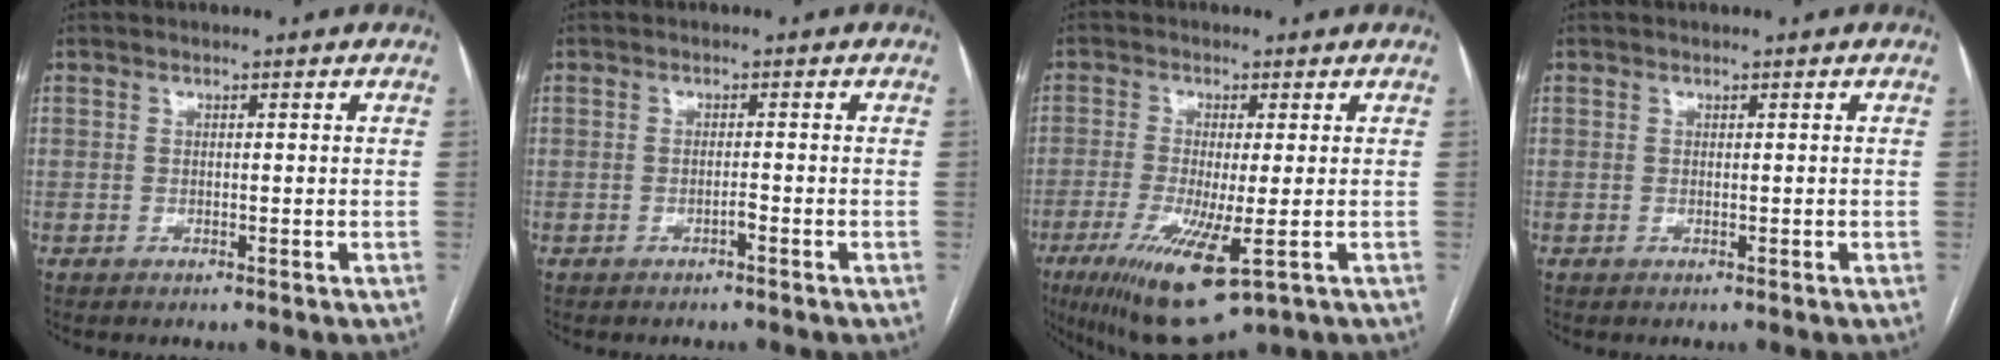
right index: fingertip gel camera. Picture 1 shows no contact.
{"total": 0.9, "force": [-0.7, 0.1, 0.7], "torque": [-0.012, 0.001, -0.012]}
{"total": 11.8, "force": [-5.0, 1.8, 10.5], "torque": [-0.194, -0.038, -0.077]}
{"total": 0.0}